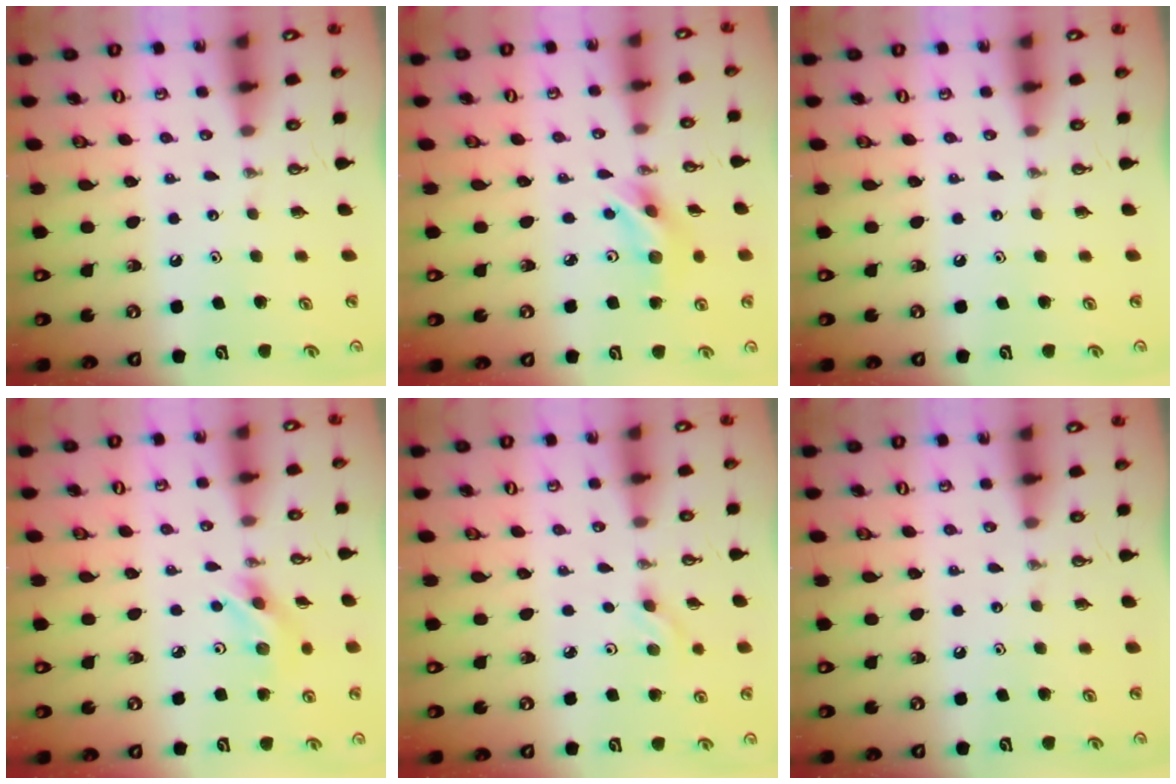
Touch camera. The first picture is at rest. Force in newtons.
{"total": 8.7, "press": 7.6, "slide": 4.4}
{"total": 0.0}
{"total": 5.7, "press": 5.7, "slide": 0.2}
{"total": 3.0, "press": 2.6, "slide": 1.5}
{"total": 0.0}